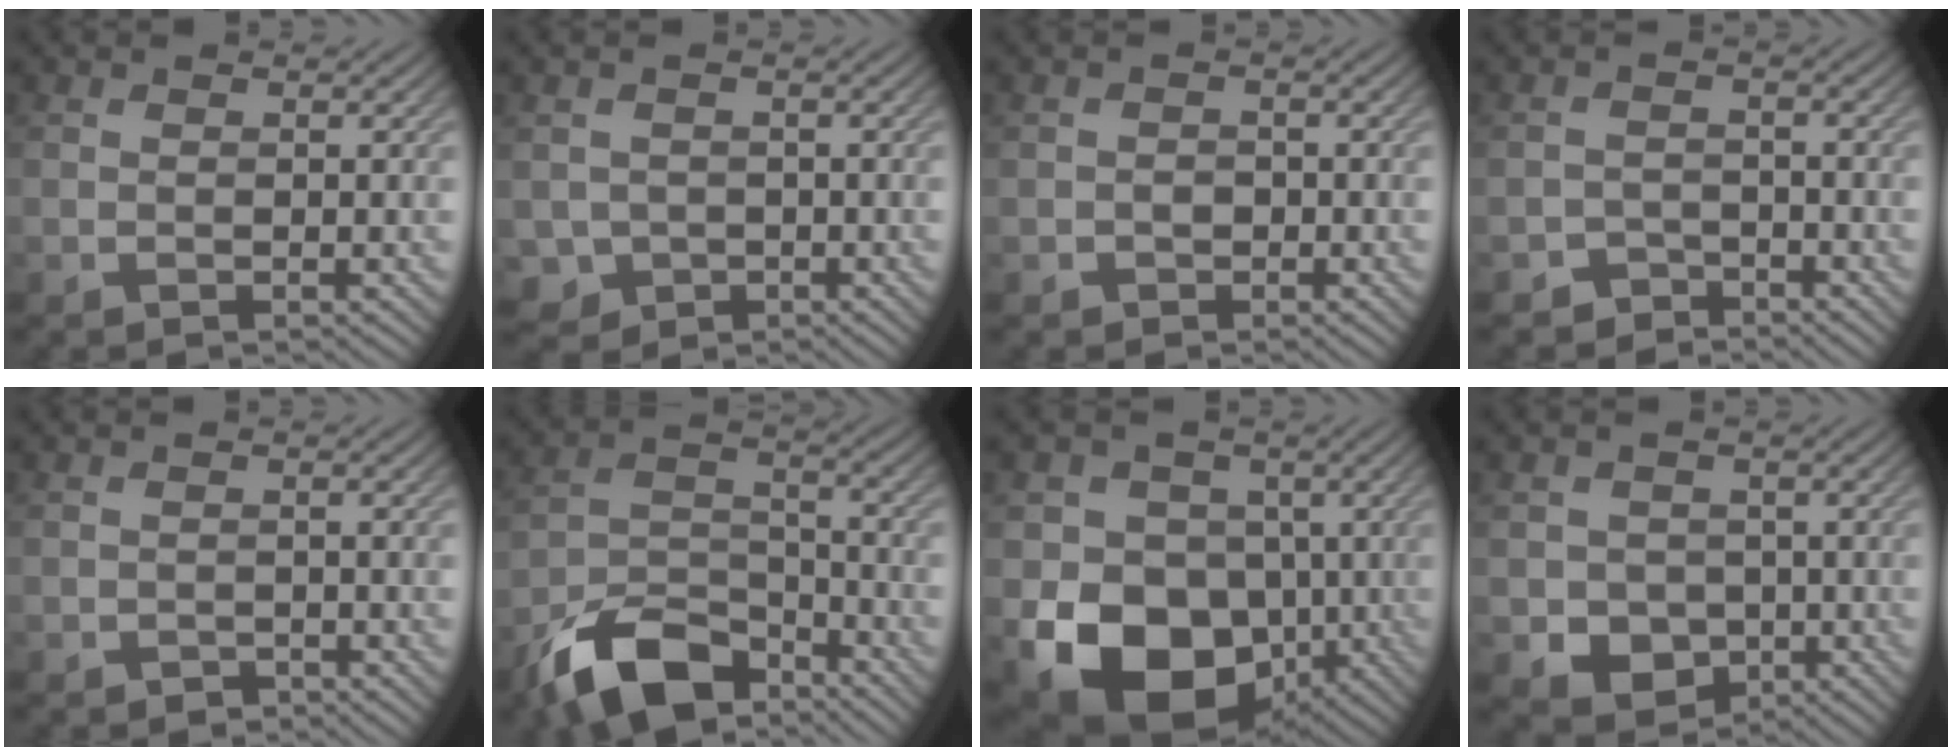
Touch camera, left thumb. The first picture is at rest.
{"total": 2.6, "force": [-0.6, 2.5, 0.5], "torque": [-0.022, -0.018, -0.012]}
{"total": 1.4, "force": [-0.6, 1.2, 0.4], "torque": [-0.001, -0.002, -0.011]}
{"total": 2.6, "force": [-2.3, 1.2, 0.0], "torque": [0.010, 0.006, -0.045]}
{"total": 1.0, "force": [-0.7, 0.6, 0.3], "torque": [-0.006, -0.004, -0.015]}
{"total": 11.4, "force": [-8.4, 4.9, 5.9], "torque": [-0.115, -0.010, -0.164]}
{"total": 14.3, "force": [-4.8, 11.1, 7.7], "torque": [-0.135, -0.021, -0.107]}
{"total": 5.0, "force": [-1.2, 4.3, 2.1], "torque": [-0.052, -0.017, -0.026]}